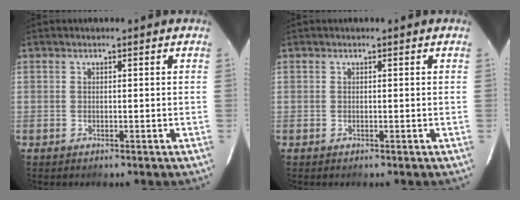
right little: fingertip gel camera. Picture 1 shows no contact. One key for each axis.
{"total": 0.0}